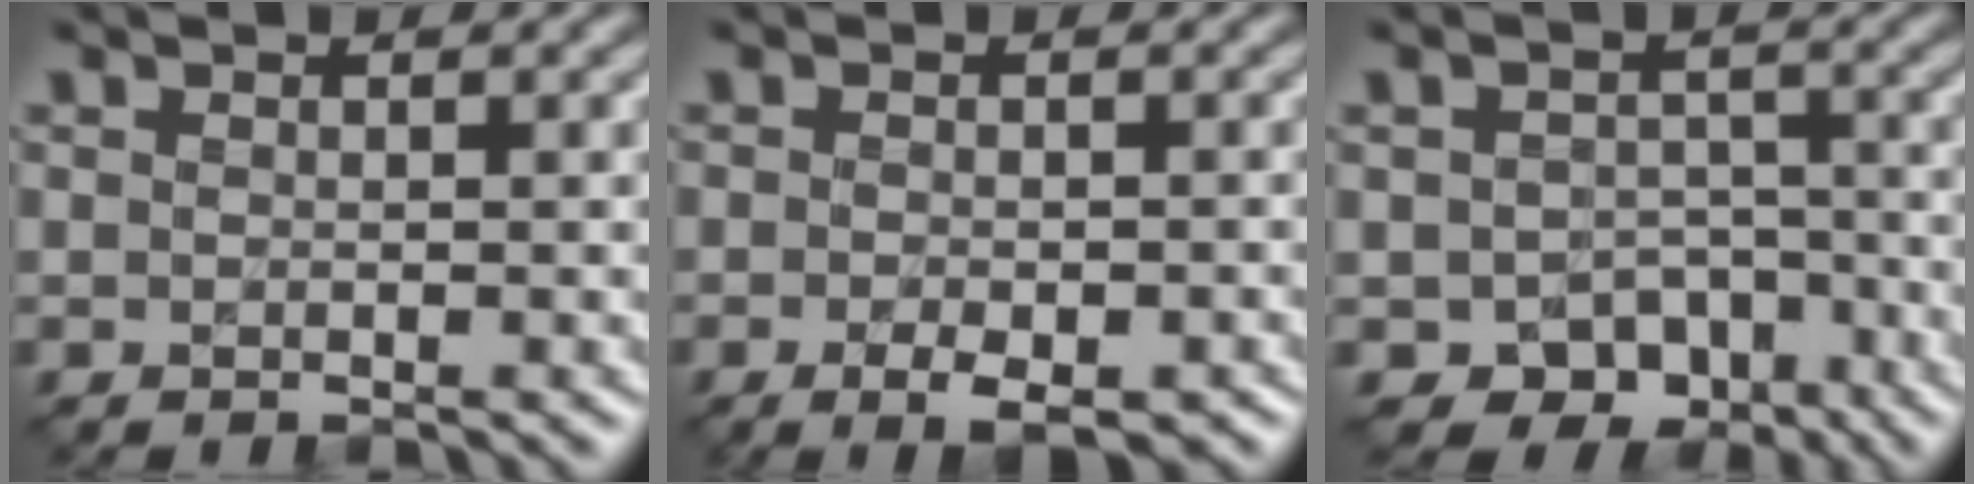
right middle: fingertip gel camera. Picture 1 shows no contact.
{"total": 3.1, "force": [-1.3, 1.4, 2.4], "torque": [-0.038, -0.004, -0.016]}
{"total": 5.7, "force": [-3.5, 4.0, 2.1], "torque": [-0.017, -0.013, -0.041]}